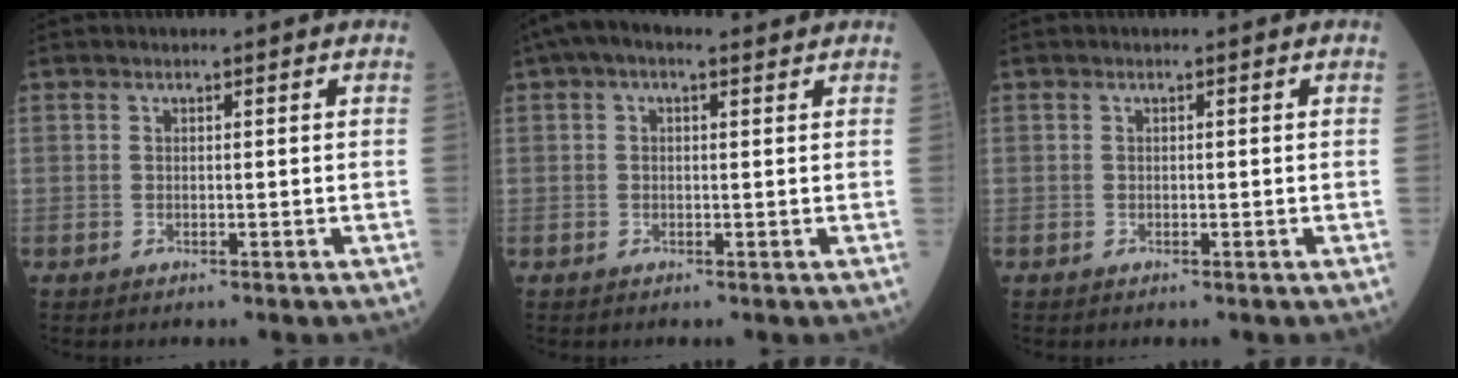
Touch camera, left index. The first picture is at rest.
{"total": 4.2, "force": [2.6, 1.7, 2.8], "torque": [-0.061, 0.034, 0.041]}
{"total": 0.0}